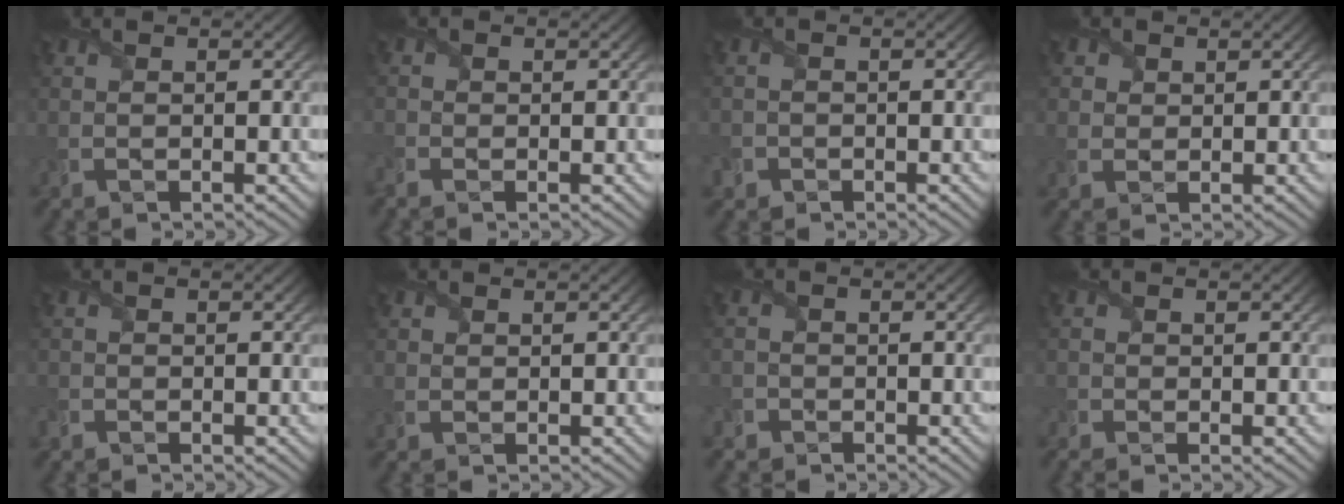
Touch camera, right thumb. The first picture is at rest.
{"total": 1.9, "force": [-1.2, 1.3, 0.6], "torque": [-0.021, -0.013, -0.032]}
{"total": 1.8, "force": [-1.0, 1.5, 0.2], "torque": [-0.001, -0.003, -0.025]}
{"total": 3.0, "force": [1.5, 2.5, 0.9], "torque": [-0.039, -0.006, 0.029]}
{"total": 1.1, "force": [-0.8, 0.6, 0.2], "torque": [-0.009, -0.001, -0.022]}
{"total": 0.9, "force": [0.5, 0.7, 0.1], "torque": [-0.003, -0.003, 0.008]}
{"total": 2.7, "force": [-1.5, 2.2, 0.2], "torque": [-0.007, -0.006, -0.040]}
{"total": 2.0, "force": [-1.4, 1.3, 0.5], "torque": [-0.014, -0.012, -0.031]}